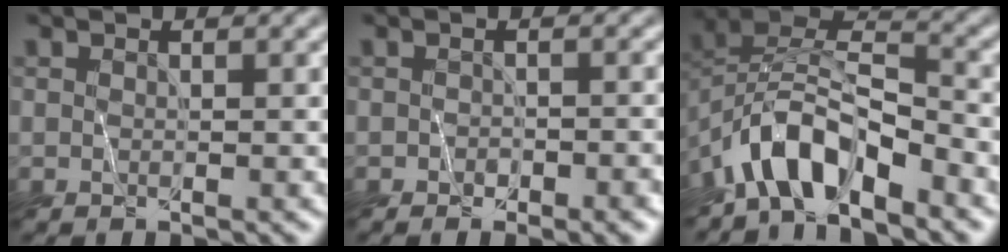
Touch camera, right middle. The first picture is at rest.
{"total": 2.4, "force": [-1.5, 1.1, 1.6], "torque": [-0.015, -0.006, -0.024]}
{"total": 6.9, "force": [-5.2, 2.1, 3.9], "torque": [-0.066, 0.007, -0.107]}